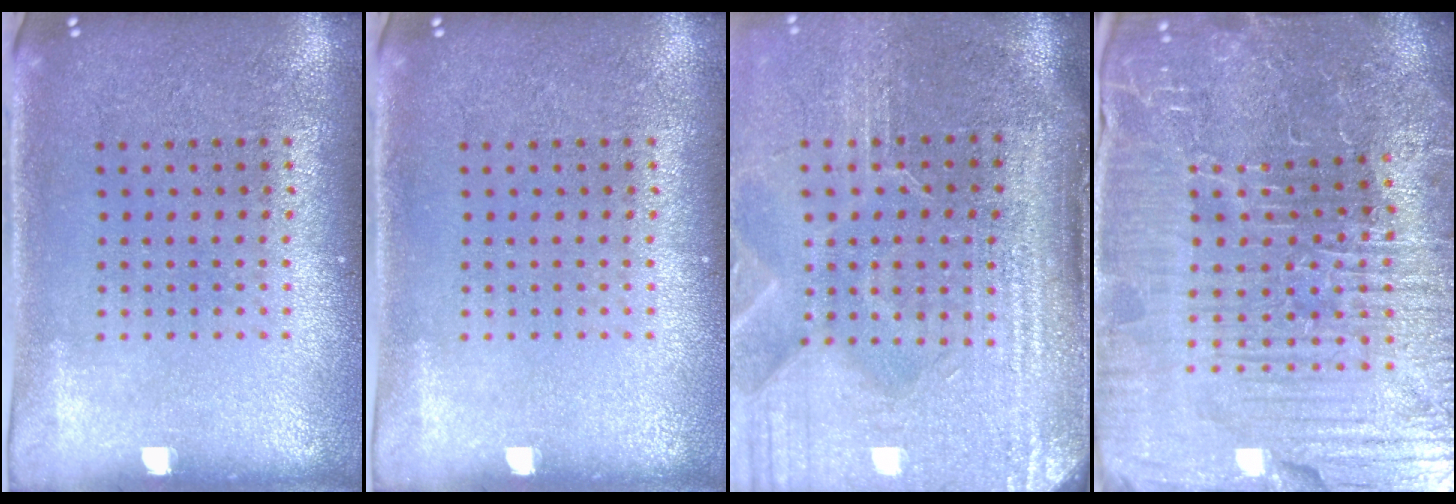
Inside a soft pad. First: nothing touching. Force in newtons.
{"total": 0.0}
{"total": 5.0, "press": 4.2, "slide": 2.7}
{"total": 6.2, "press": 5.8, "slide": 2.1}